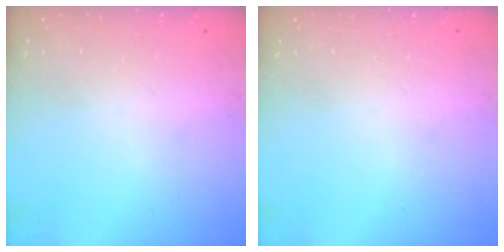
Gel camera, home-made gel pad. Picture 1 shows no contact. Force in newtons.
{"total": 0.0}